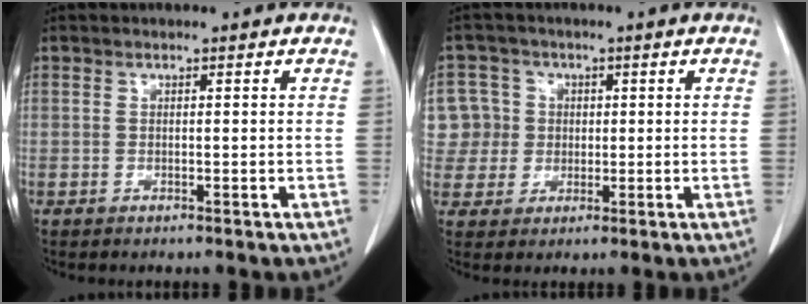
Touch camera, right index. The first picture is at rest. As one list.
[{"total": 8.1, "force": [1.5, 8.0, 0.6], "torque": [-0.018, 0.031, 0.036]}]